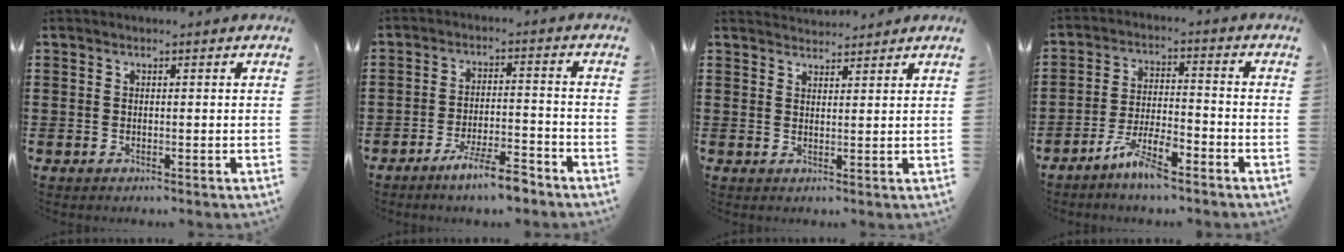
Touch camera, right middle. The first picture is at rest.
{"total": 6.7, "force": [-5.4, 0.7, 3.9], "torque": [-0.075, -0.002, -0.102]}
{"total": 2.1, "force": [2.0, 0.2, -0.2], "torque": [-0.002, 0.000, 0.039]}
{"total": 6.2, "force": [-4.8, 0.9, 3.9], "torque": [-0.083, -0.002, -0.093]}